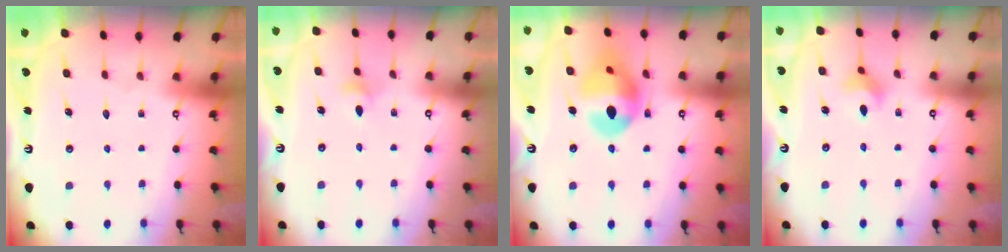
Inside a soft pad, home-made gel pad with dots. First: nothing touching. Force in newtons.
{"total": 2.8, "press": 2.7, "slide": 0.4}
{"total": 15.4, "press": 15.3, "slide": 1.8}
{"total": 4.1, "press": 4.0, "slide": 0.8}